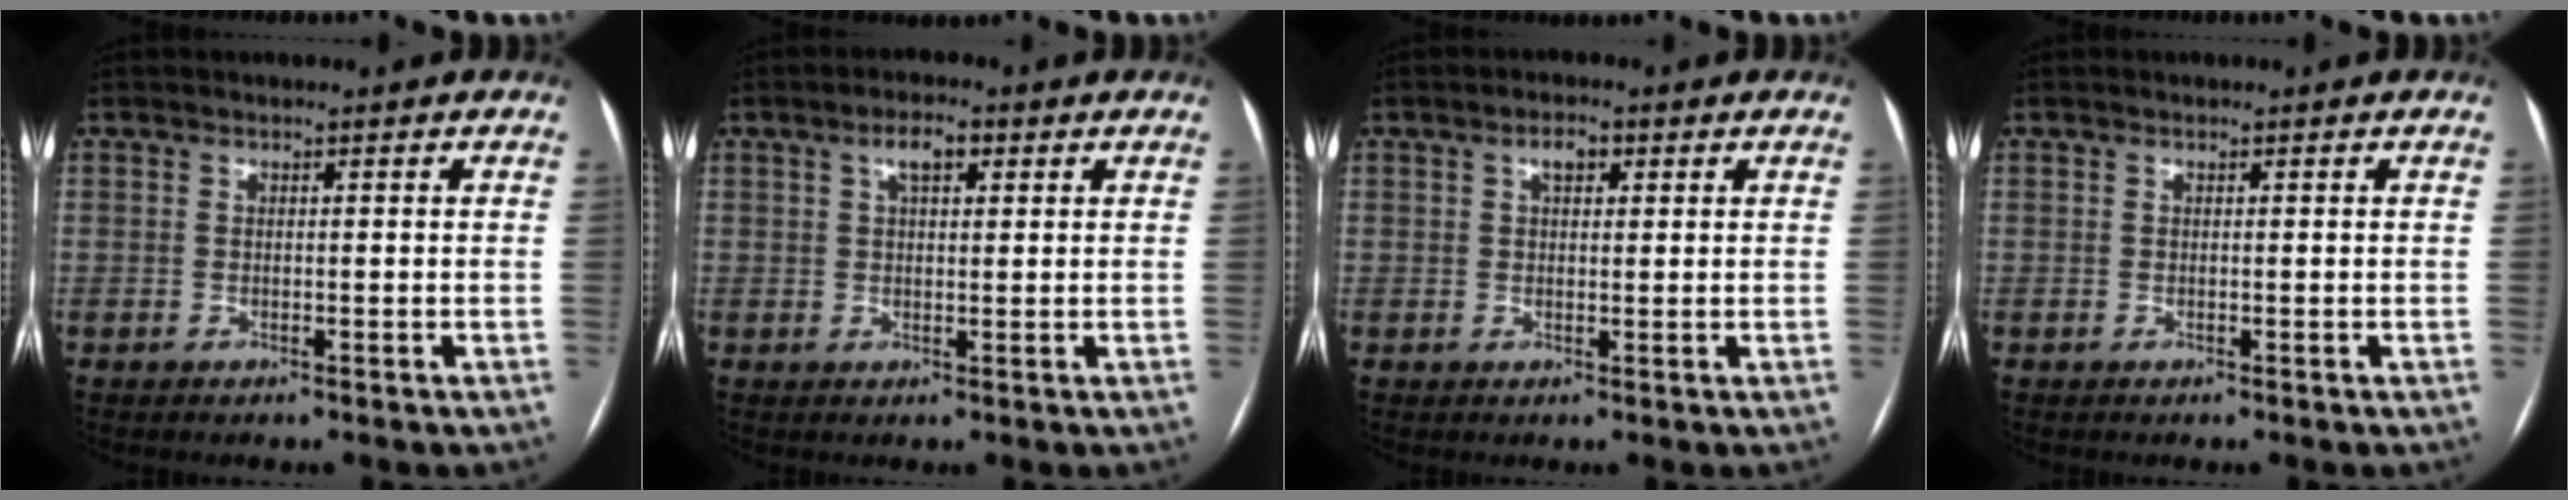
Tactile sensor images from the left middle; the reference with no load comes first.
{"total": 3.6, "force": [1.6, 1.5, 2.8], "torque": [-0.054, 0.012, 0.027]}
{"total": 2.5, "force": [1.1, 1.3, 1.9], "torque": [-0.036, 0.010, 0.018]}
{"total": 0.0}